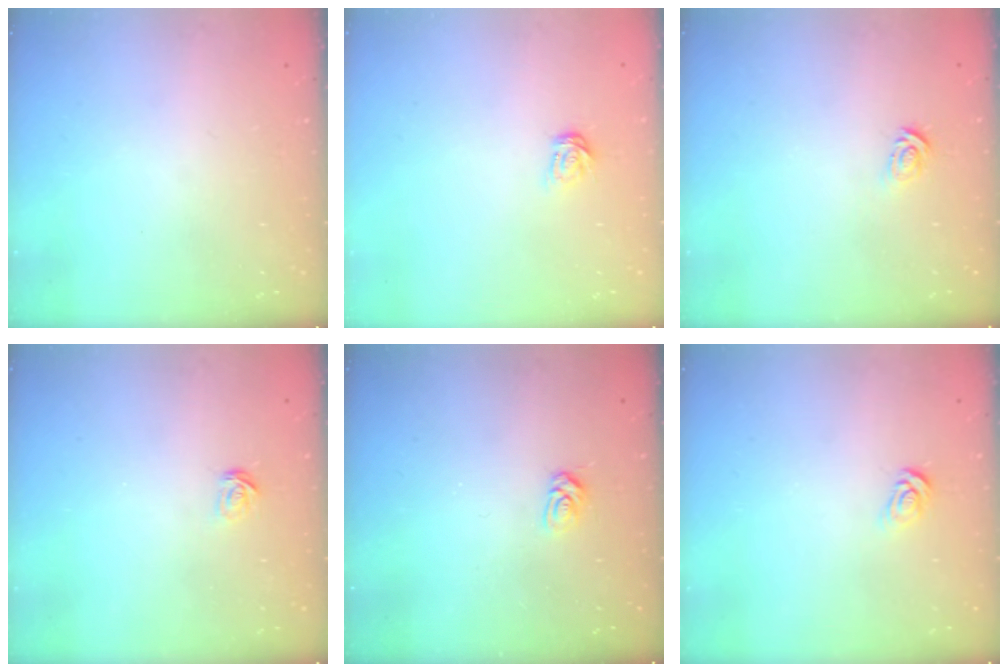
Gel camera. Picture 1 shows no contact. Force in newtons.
{"total": 4.2, "press": 4.2, "slide": 0.4}
{"total": 2.8, "press": 2.8, "slide": 0.2}
{"total": 2.1, "press": 2.1, "slide": 0.1}
{"total": 4.2, "press": 4.2, "slide": 0.5}
{"total": 4.3, "press": 4.2, "slide": 0.4}